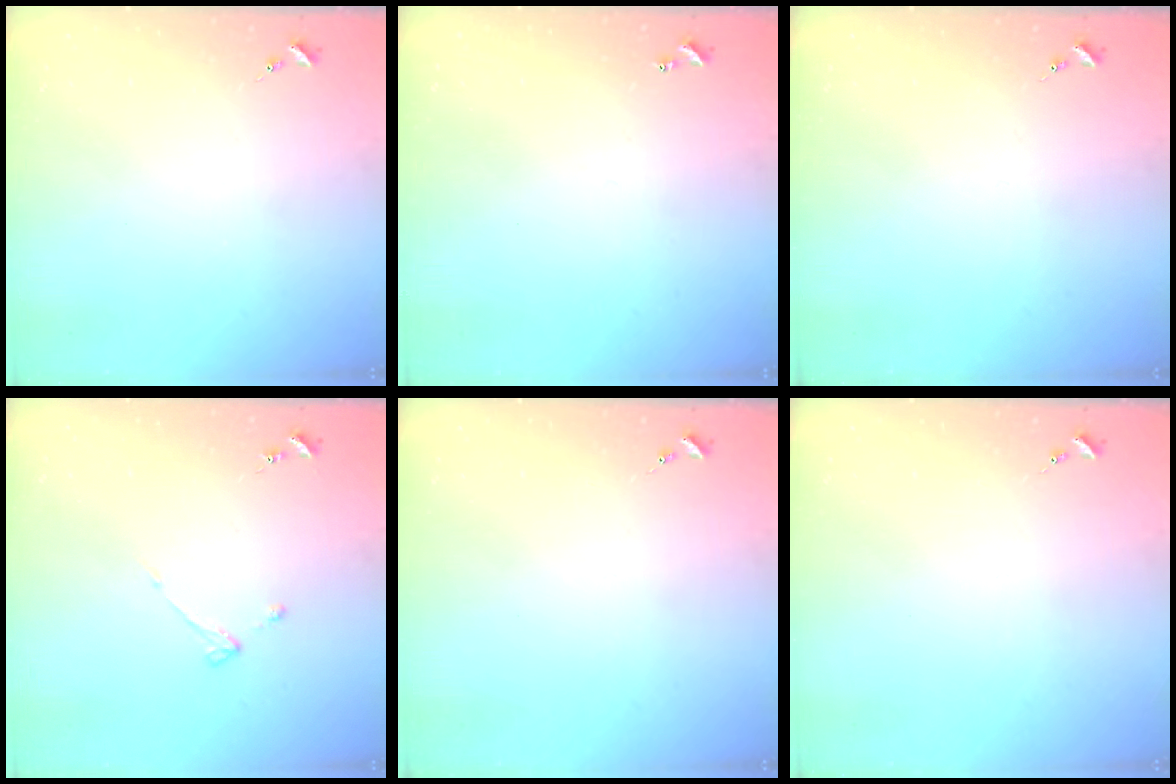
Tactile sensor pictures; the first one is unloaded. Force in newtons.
{"total": 1.0, "press": 1.0, "slide": 0.2}
{"total": 0.0}
{"total": 3.0, "press": 3.0, "slide": 0.4}
{"total": 0.0}
{"total": 0.0}